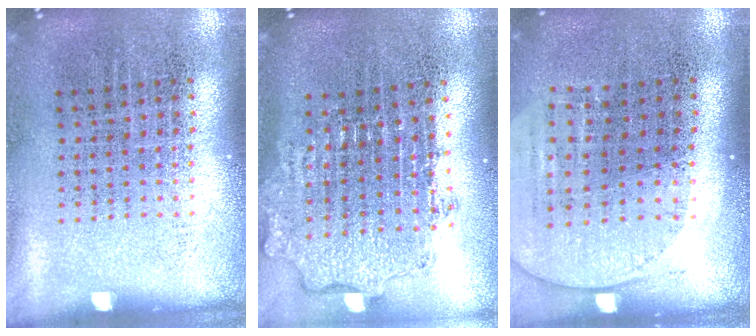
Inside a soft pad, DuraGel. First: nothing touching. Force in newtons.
{"total": 1.9, "press": 1.5, "slide": 1.2}
{"total": 1.6, "press": 1.4, "slide": 0.6}